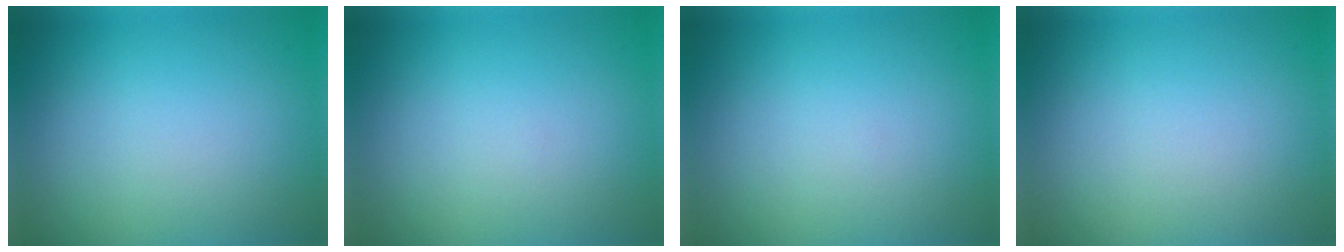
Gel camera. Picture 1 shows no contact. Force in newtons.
{"total": 0.0}
{"total": 0.0}
{"total": 0.0}